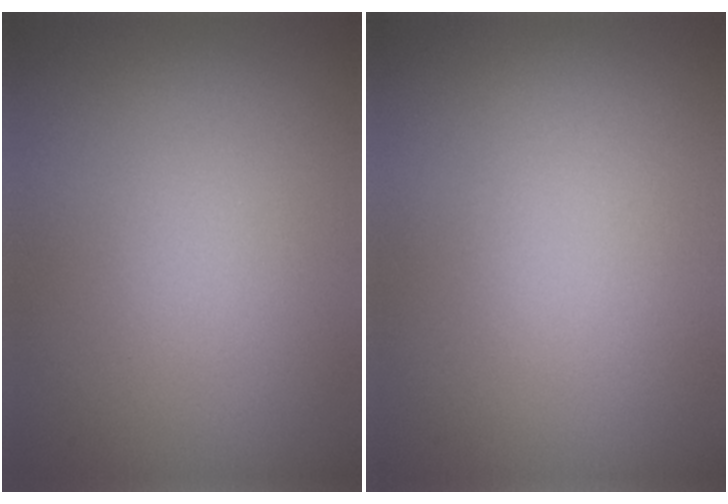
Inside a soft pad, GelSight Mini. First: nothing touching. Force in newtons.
{"total": 0.0}